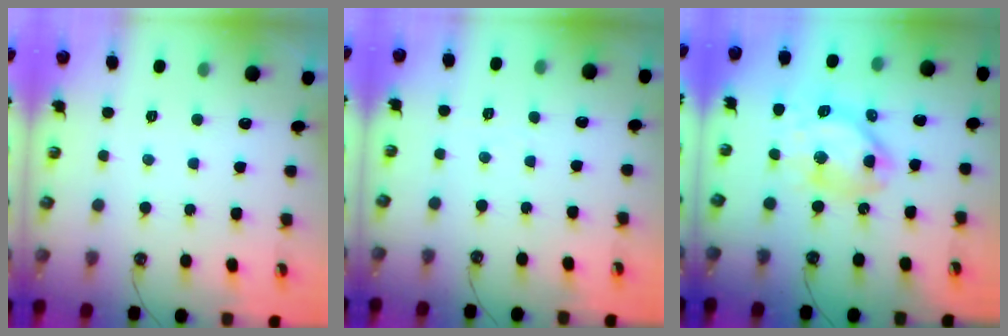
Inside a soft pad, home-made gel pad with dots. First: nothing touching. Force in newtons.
{"total": 2.9, "press": 2.9, "slide": 0.4}
{"total": 12.8, "press": 12.7, "slide": 1.5}